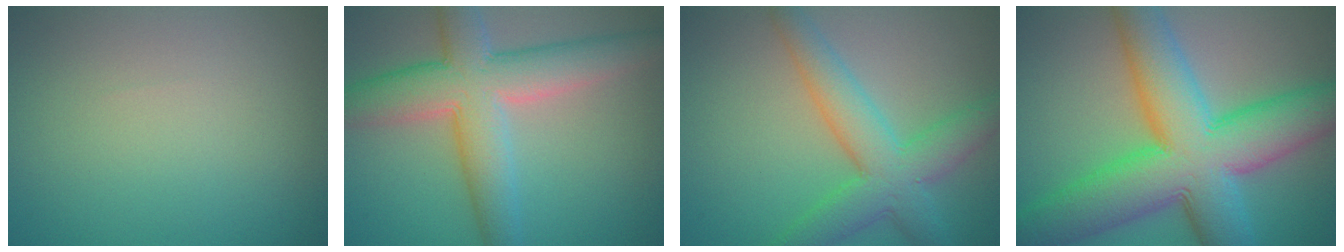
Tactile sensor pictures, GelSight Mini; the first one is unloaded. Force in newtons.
{"total": 7.9, "press": 7.9, "slide": 0.6}
{"total": 6.1, "press": 6.1, "slide": 0.1}
{"total": 13.6, "press": 13.6, "slide": 0.2}